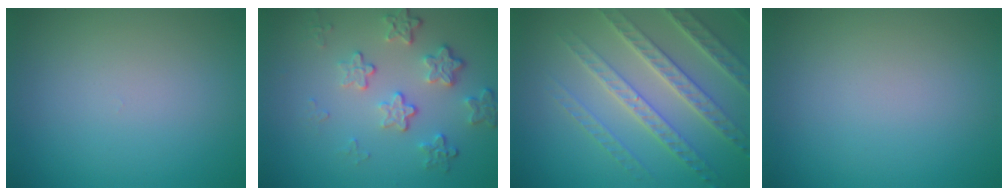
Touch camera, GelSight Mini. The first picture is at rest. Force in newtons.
{"total": 4.2, "press": 3.1, "slide": 2.9}
{"total": 6.1, "press": 4.9, "slide": 3.5}
{"total": 0.0}